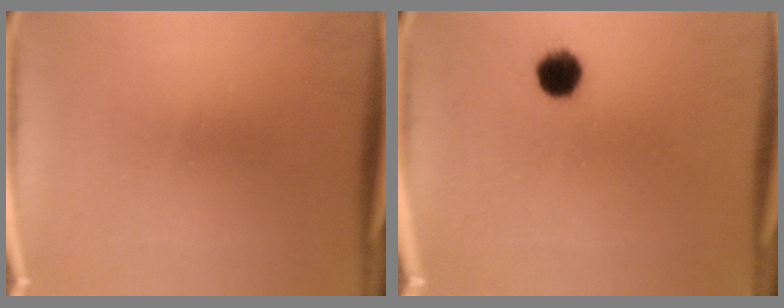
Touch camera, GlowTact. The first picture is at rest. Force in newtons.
{"total": 5.1}